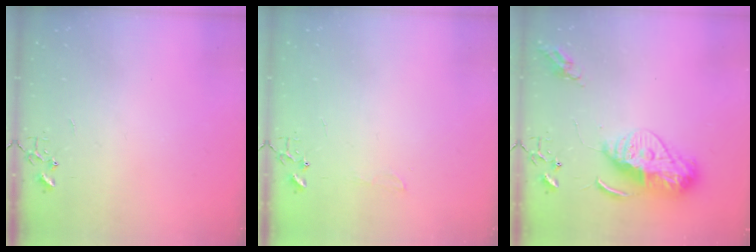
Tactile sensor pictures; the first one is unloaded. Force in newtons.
{"total": 4.7, "press": 4.6, "slide": 0.7}
{"total": 14.4, "press": 14.3, "slide": 1.2}